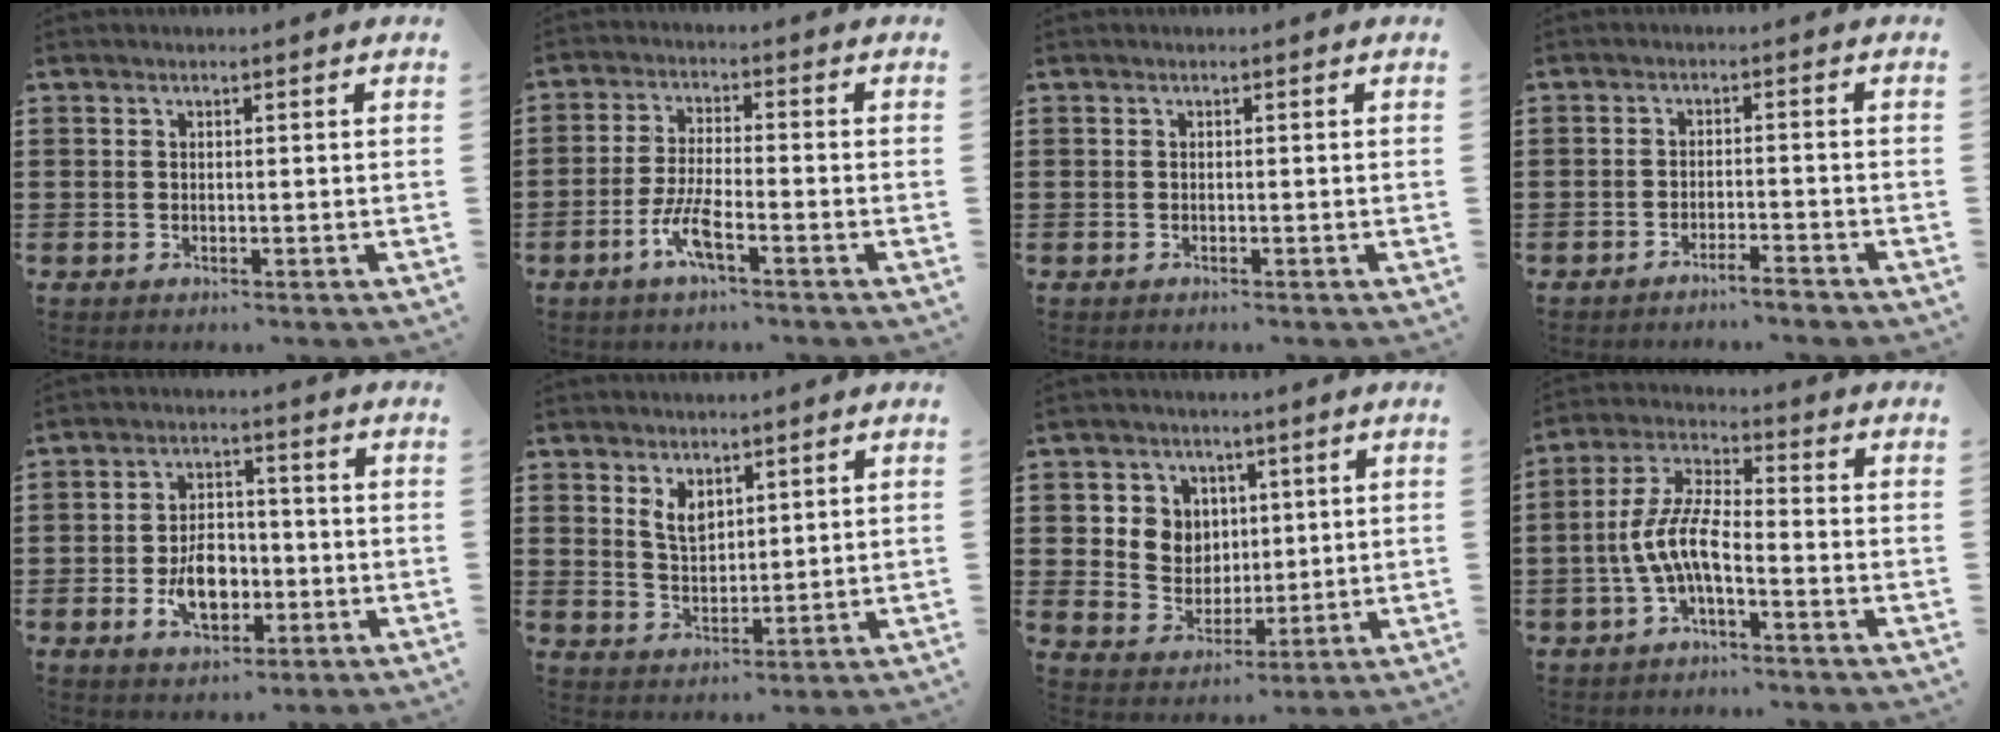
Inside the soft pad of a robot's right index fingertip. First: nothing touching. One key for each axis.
{"total": 5.7, "fx": -3.2, "fy": 1.0, "fz": 4.6, "tx": -0.109, "ty": -0.010, "tz": -0.064}
{"total": 0.0}
{"total": 2.6, "fx": -2.5, "fy": -0.2, "fz": 0.7, "tx": -0.015, "ty": -0.001, "tz": -0.052}
{"total": 7.0, "fx": -1.8, "fy": 4.3, "fz": 5.3, "tx": -0.089, "ty": 0.000, "tz": -0.035}
{"total": 3.9, "fx": 2.3, "fy": 2.3, "fz": 2.2, "tx": -0.051, "ty": 0.006, "tz": 0.043}
{"total": 5.8, "fx": 2.0, "fy": 5.4, "fz": 0.8, "tx": -0.039, "ty": 0.008, "tz": 0.035}
{"total": 7.6, "fx": -2.8, "fy": 2.2, "fz": 6.8, "tx": -0.157, "ty": -0.008, "tz": -0.058}